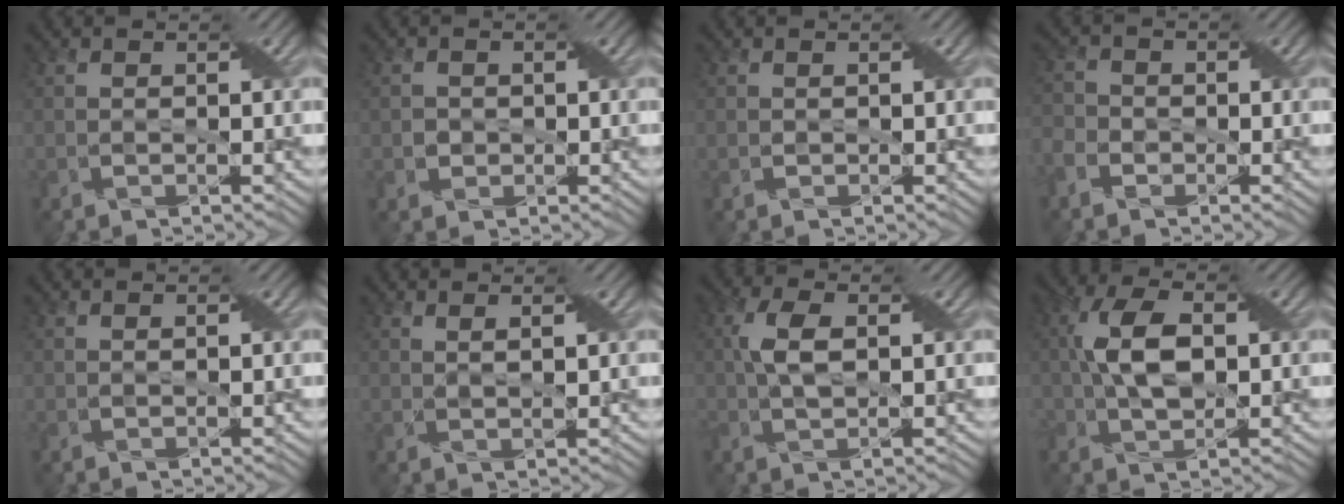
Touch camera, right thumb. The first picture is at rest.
{"total": 1.4, "force": [-0.3, 1.4, 0.0], "torque": [-0.002, -0.006, -0.004]}
{"total": 0.0}
{"total": 3.3, "force": [-1.9, 2.6, 1.0], "torque": [-0.028, -0.004, -0.043]}
{"total": 0.0}
{"total": 1.5, "force": [1.0, 0.3, 1.1], "torque": [-0.014, -0.008, 0.021]}
{"total": 4.0, "force": [0.4, 2.0, 3.4], "torque": [-0.081, 0.006, 0.011]}
{"total": 6.6, "force": [0.3, 3.6, 5.5], "torque": [-0.121, 0.006, 0.006]}